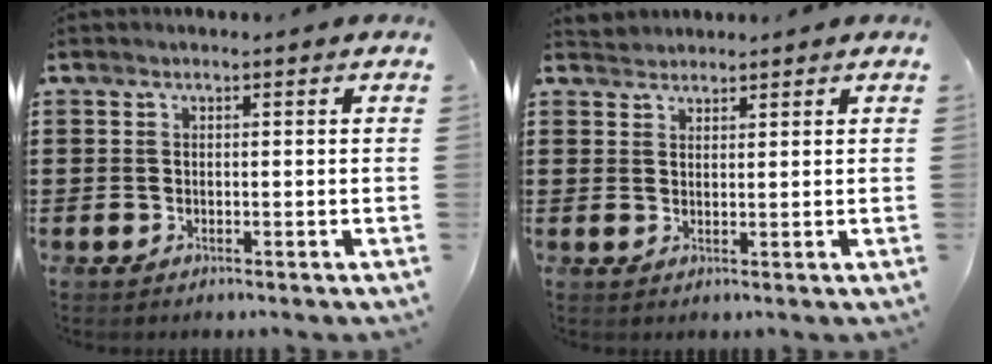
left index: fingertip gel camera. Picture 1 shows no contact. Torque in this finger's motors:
{"motor_torque": [0.33, -0.36, -0.01, 0.01]}